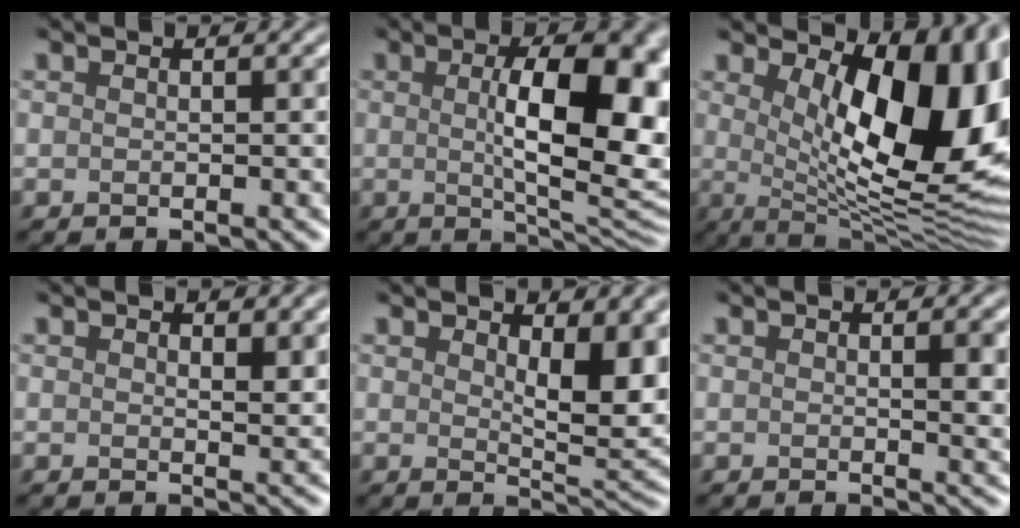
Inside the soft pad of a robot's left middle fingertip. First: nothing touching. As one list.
[{"total": 11.6, "force": [1.0, 3.7, 10.9], "torque": [-0.146, 0.001, 0.020]}, {"total": 13.8, "force": [2.9, 6.0, 12.1], "torque": [-0.135, -0.011, 0.048]}, {"total": 1.3, "force": [0.8, 0.4, 0.9], "torque": [-0.011, -0.004, 0.015]}, {"total": 6.2, "force": [1.7, 2.5, 5.4], "torque": [-0.078, -0.008, 0.034]}, {"total": 2.4, "force": [0.4, 0.5, 2.3], "torque": [-0.027, -0.003, 0.005]}]